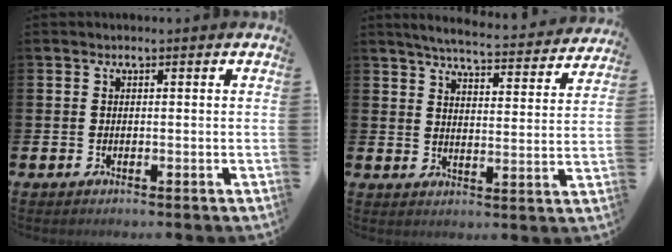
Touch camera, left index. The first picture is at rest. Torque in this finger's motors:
{"motor_torque": [0.90, -1.24, 0.24, 0.02]}